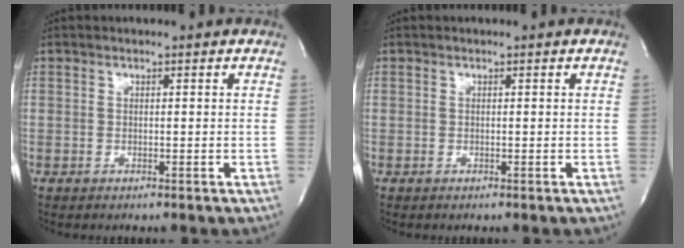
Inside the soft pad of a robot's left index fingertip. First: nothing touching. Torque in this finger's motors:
{"motor_torque": [0.00, 0.00, 0.00, 0.00]}